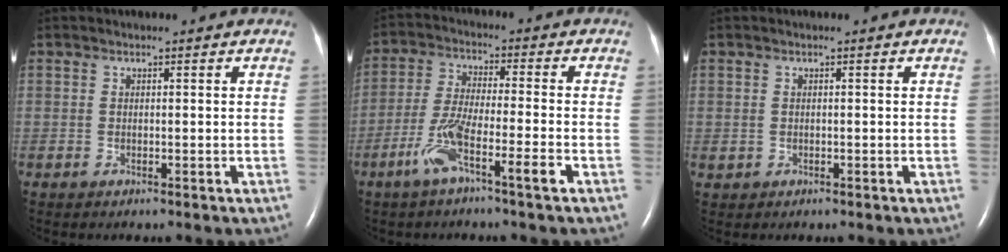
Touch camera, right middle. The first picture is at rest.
{"total": 7.8, "force": [-4.3, 0.2, 6.5], "torque": [-0.136, -0.001, -0.083]}
{"total": 0.6, "force": [0.1, 0.6, 0.0], "torque": [0.001, 0.002, 0.005]}